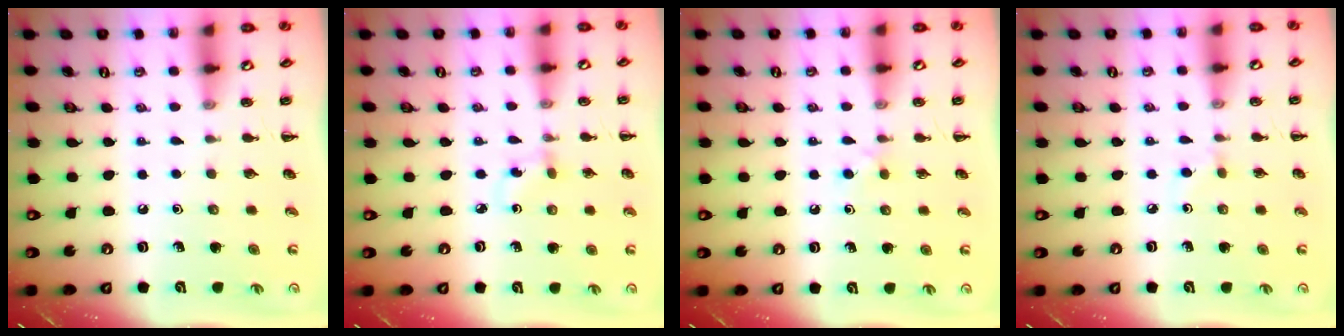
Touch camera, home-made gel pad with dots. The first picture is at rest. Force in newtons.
{"total": 2.4, "press": 2.1, "slide": 1.1}
{"total": 2.8, "press": 2.6, "slide": 1.1}
{"total": 2.7, "press": 2.5, "slide": 1.0}